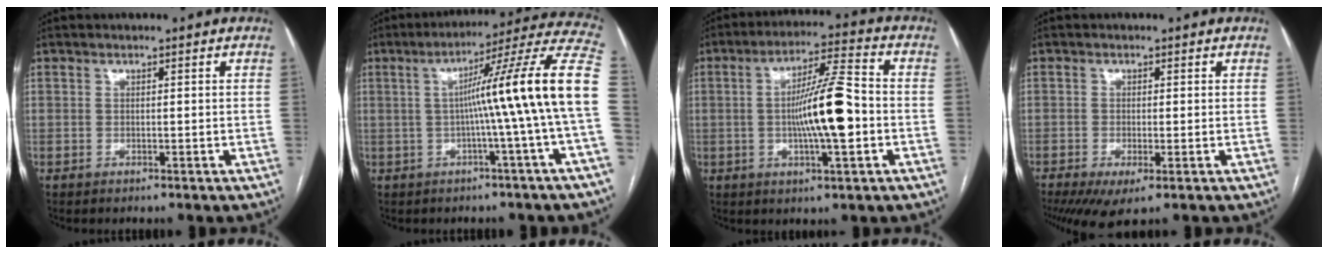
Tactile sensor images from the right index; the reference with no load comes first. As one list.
[{"total": 16.7, "force": [-0.8, -2.5, 16.5], "torque": [-0.211, 0.024, -0.020]}, {"total": 11.7, "force": [-1.3, 1.2, 11.6], "torque": [-0.201, 0.008, -0.025]}, {"total": 5.3, "force": [-2.6, 1.6, 4.3], "torque": [-0.070, -0.015, -0.041]}]